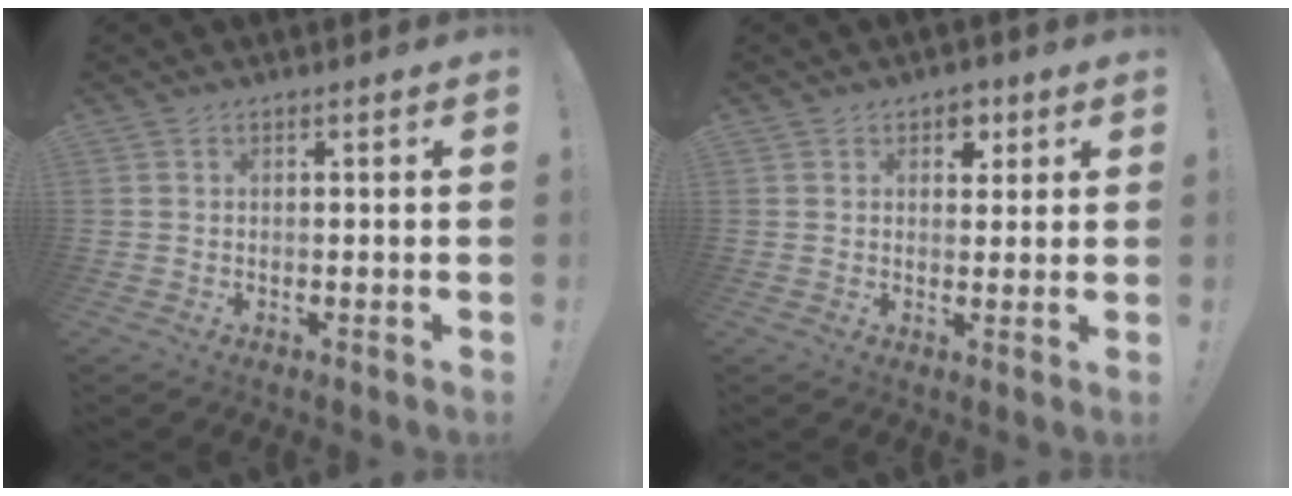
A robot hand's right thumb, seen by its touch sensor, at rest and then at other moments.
{"total": 4.7, "force": [2.3, 3.7, 1.8], "torque": [-0.004, -0.012, 0.036]}